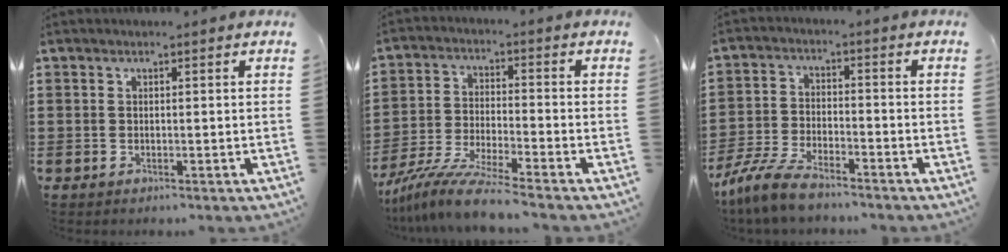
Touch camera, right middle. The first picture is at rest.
{"total": 8.1, "force": [-7.2, -0.1, 3.8], "torque": [-0.086, -0.010, -0.144]}
{"total": 6.6, "force": [-5.8, 1.2, 2.9], "torque": [-0.079, -0.003, -0.116]}